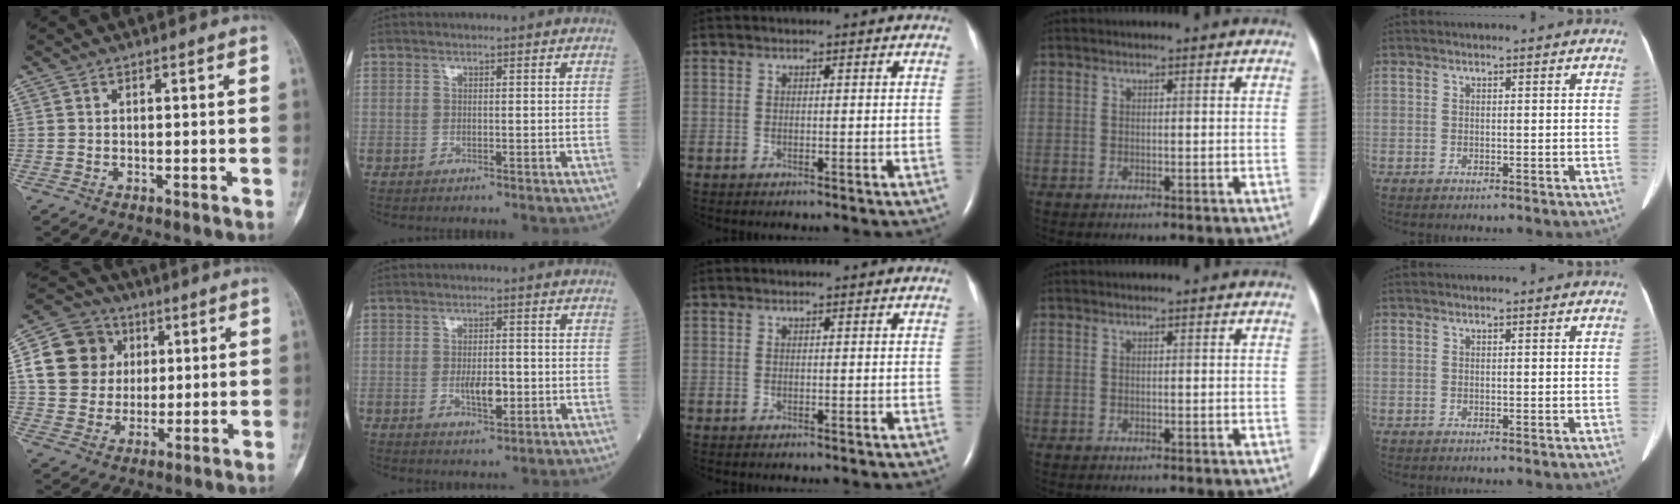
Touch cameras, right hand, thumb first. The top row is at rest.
{"thumb": {"total": 13.8, "force": [3.1, 12.7, 4.5], "torque": [-0.058, 0.013, 0.057]}, "index": {"total": 3.9, "force": [-0.8, 1.4, 3.5], "torque": [-0.058, 0.000, -0.010]}}